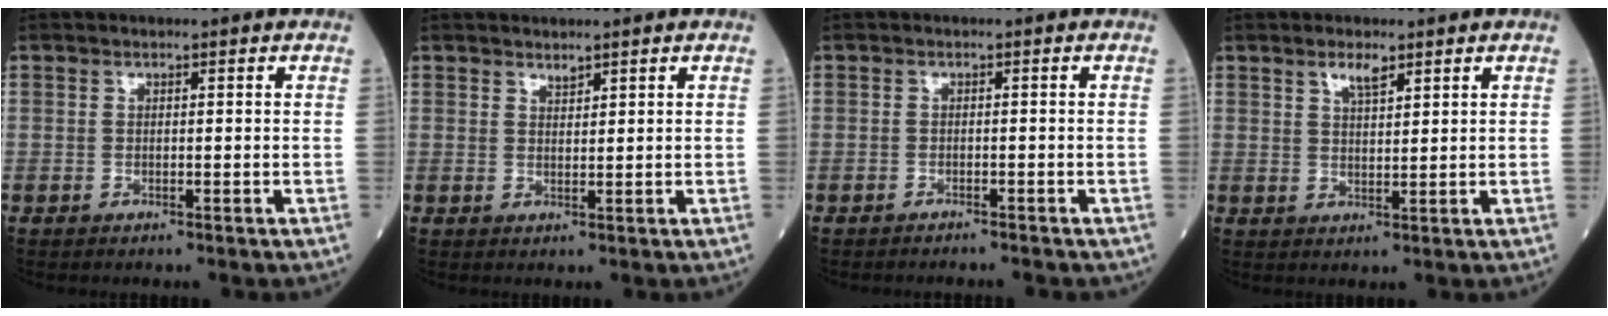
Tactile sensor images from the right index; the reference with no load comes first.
{"total": 1.1, "force": [1.0, 0.1, 0.3], "torque": [-0.008, -0.005, 0.019]}
{"total": 3.3, "force": [-3.0, 0.8, 0.9], "torque": [-0.016, -0.002, -0.036]}
{"total": 2.9, "force": [2.0, 0.7, 2.0], "torque": [-0.038, 0.001, 0.038]}